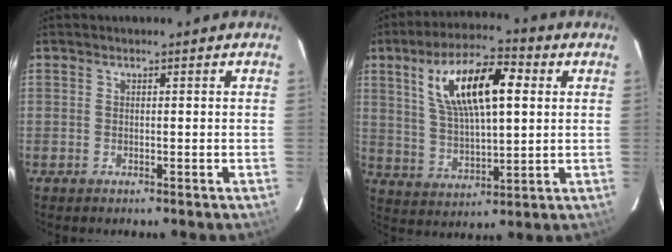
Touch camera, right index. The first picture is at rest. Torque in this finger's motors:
{"motor_torque": [1.28, 0.86, 0.68, 0.21]}